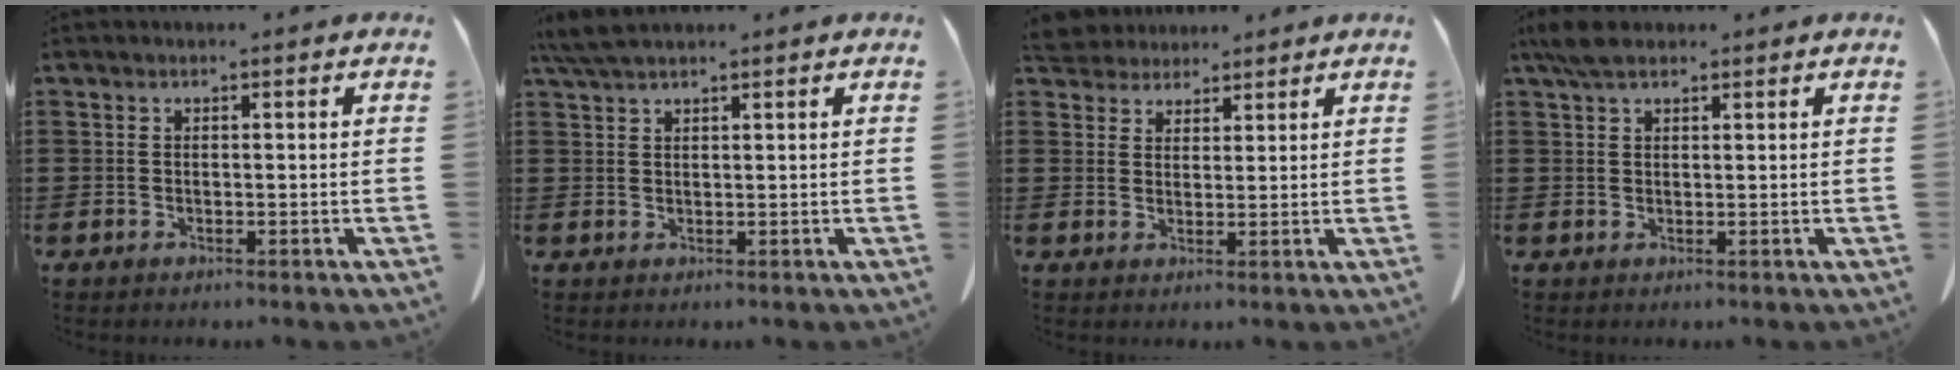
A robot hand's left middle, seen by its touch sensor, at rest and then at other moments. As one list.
[{"total": 3.8, "force": [2.9, 0.5, 2.3], "torque": [-0.054, -0.001, 0.057]}, {"total": 3.8, "force": [3.6, 1.3, 0.2], "torque": [-0.020, -0.008, 0.069]}, {"total": 3.7, "force": [2.5, 1.4, 2.3], "torque": [-0.053, 0.005, 0.048]}]